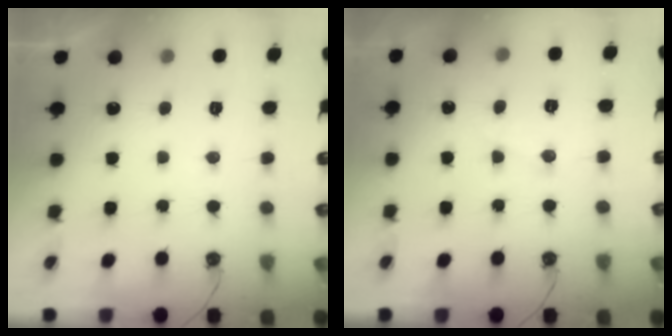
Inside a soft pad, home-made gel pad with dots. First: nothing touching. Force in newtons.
{"total": 7.5, "press": 7.5, "slide": 0.2}